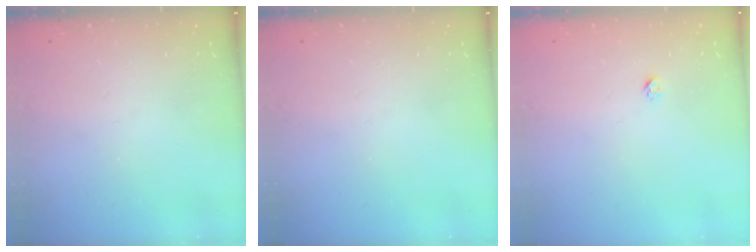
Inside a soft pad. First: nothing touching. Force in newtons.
{"total": 0.0}
{"total": 1.9, "press": 1.9, "slide": 0.1}